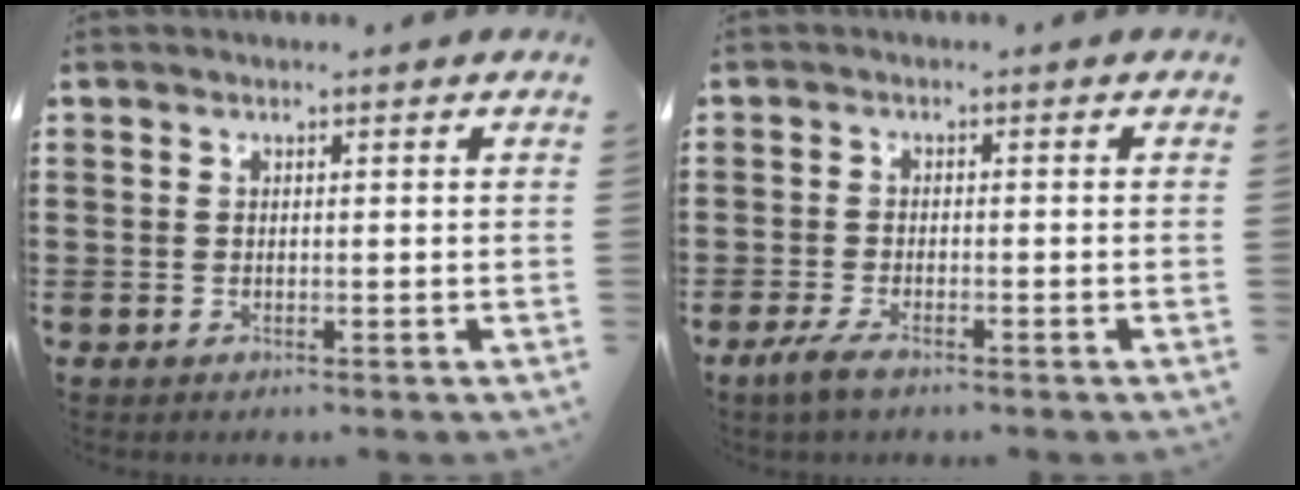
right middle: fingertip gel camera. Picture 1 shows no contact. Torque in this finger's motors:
{"motor_torque": [2.01, 0.13, 0.34, 0.08]}